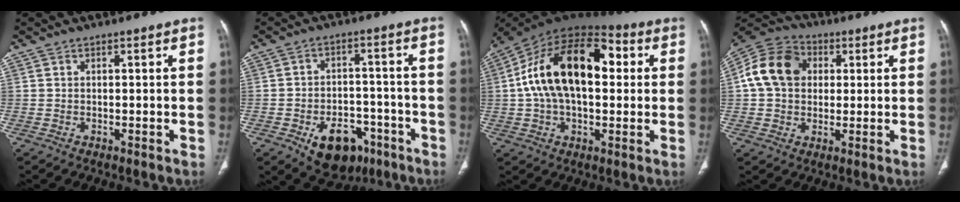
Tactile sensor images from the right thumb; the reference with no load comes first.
{"total": 9.0, "force": [-4.2, 6.1, 5.2], "torque": [-0.052, 0.024, -0.051]}
{"total": 22.2, "force": [3.1, 12.7, 18.0], "torque": [-0.300, 0.036, 0.042]}
{"total": 13.7, "force": [2.4, 10.9, 8.1], "torque": [-0.142, 0.022, 0.033]}